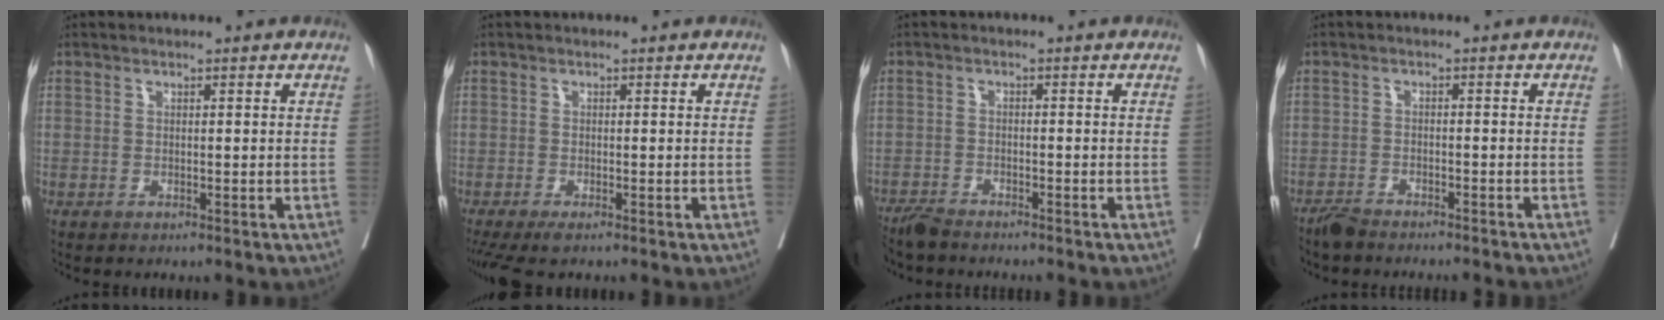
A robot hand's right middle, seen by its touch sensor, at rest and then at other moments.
{"total": 4.6, "force": [-3.4, 1.0, 2.9], "torque": [-0.050, -0.014, -0.060]}
{"total": 4.3, "force": [-4.0, 0.5, 1.3], "torque": [-0.017, -0.012, -0.070]}
{"total": 4.8, "force": [-4.7, 0.6, 1.1], "torque": [-0.011, -0.009, -0.074]}